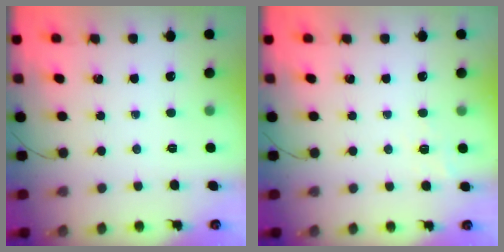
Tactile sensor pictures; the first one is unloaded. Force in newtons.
{"total": 5.7, "press": 5.5, "slide": 1.4}